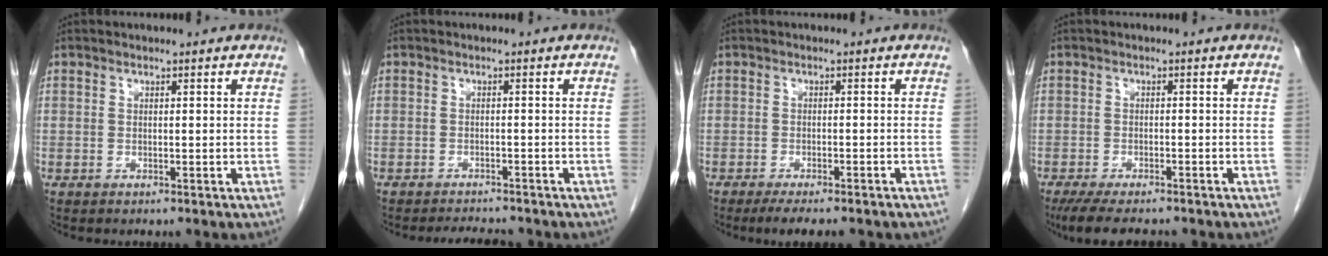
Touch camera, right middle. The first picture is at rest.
{"total": 3.7, "force": [-3.6, 0.5, 0.9], "torque": [-0.016, -0.010, -0.052]}
{"total": 7.5, "force": [-6.2, 1.3, 4.1], "torque": [-0.047, -0.009, -0.084]}
{"total": 8.4, "force": [-7.1, 1.9, 4.2], "torque": [-0.063, -0.015, -0.108]}